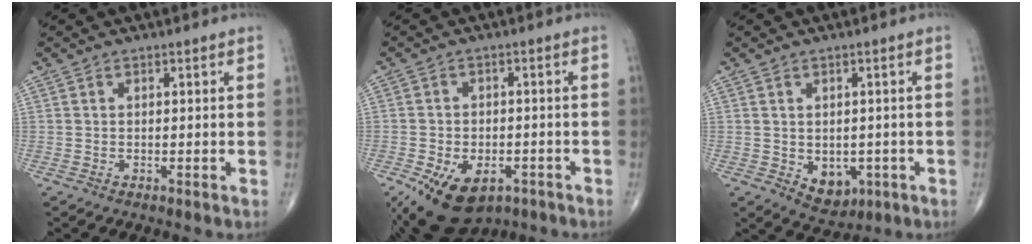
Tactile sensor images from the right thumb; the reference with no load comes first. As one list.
[{"total": 12.1, "force": [-6.2, 7.5, 7.1], "torque": [-0.118, 0.016, -0.086]}, {"total": 6.1, "force": [-1.4, 4.5, 3.9], "torque": [-0.029, 0.000, -0.002]}]